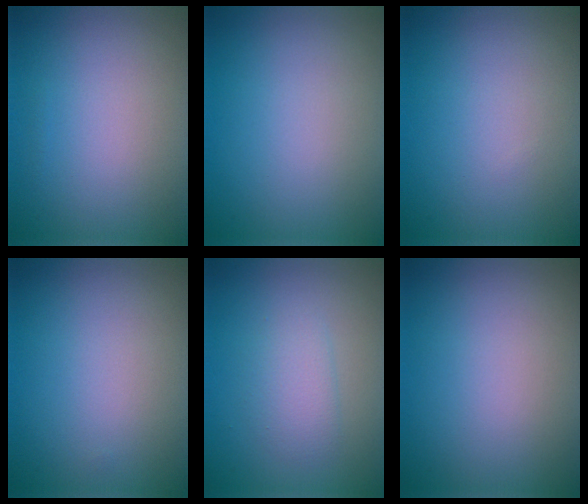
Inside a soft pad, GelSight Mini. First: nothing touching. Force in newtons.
{"total": 0.0}
{"total": 0.0}
{"total": 0.0}
{"total": 2.1, "press": 2.1, "slide": 0.1}
{"total": 0.0}